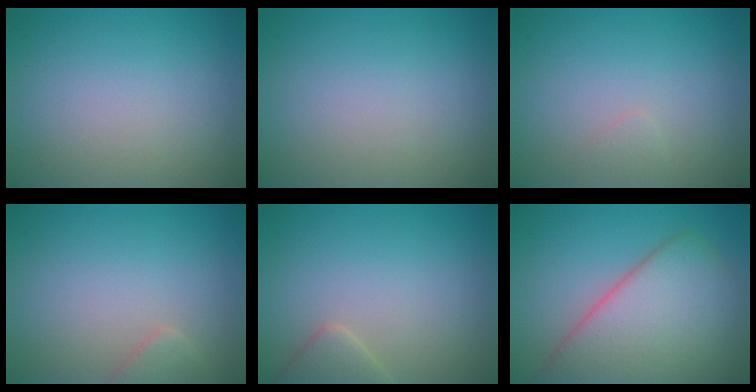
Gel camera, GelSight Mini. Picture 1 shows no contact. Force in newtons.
{"total": 0.0}
{"total": 0.5, "press": 0.5, "slide": 0.0}
{"total": 1.4, "press": 1.4, "slide": 0.1}
{"total": 1.8, "press": 1.8, "slide": 0.2}
{"total": 9.2, "press": 9.2, "slide": 0.4}